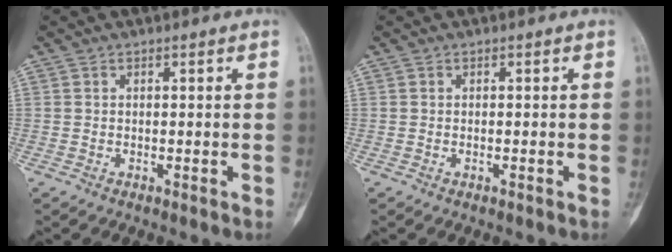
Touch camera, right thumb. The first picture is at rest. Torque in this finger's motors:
{"motor_torque": [0.18, 0.08, 0.07, -0.06, -0.03]}